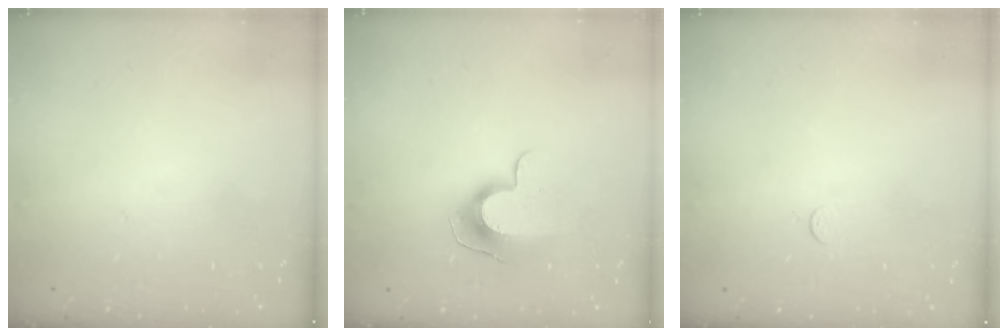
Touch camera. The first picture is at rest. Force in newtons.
{"total": 9.5, "press": 9.5, "slide": 0.5}
{"total": 2.4, "press": 2.4, "slide": 0.3}